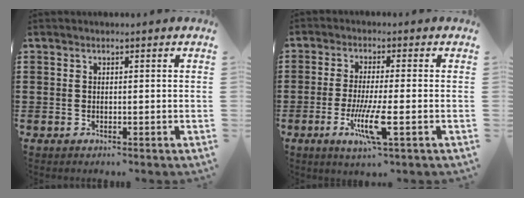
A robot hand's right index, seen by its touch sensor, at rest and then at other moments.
{"total": 7.2, "force": [-2.5, 0.8, 6.7], "torque": [-0.136, -0.020, -0.047]}